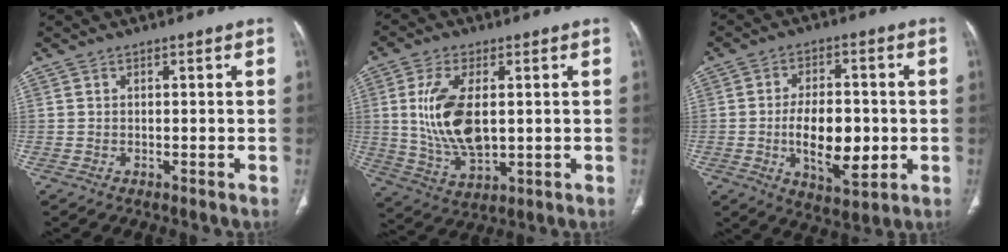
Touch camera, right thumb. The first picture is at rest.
{"total": 13.3, "force": [1.5, 6.8, 11.3], "torque": [-0.226, -0.013, 0.039]}
{"total": 13.4, "force": [-1.9, 6.9, 11.3], "torque": [-0.163, 0.001, -0.022]}